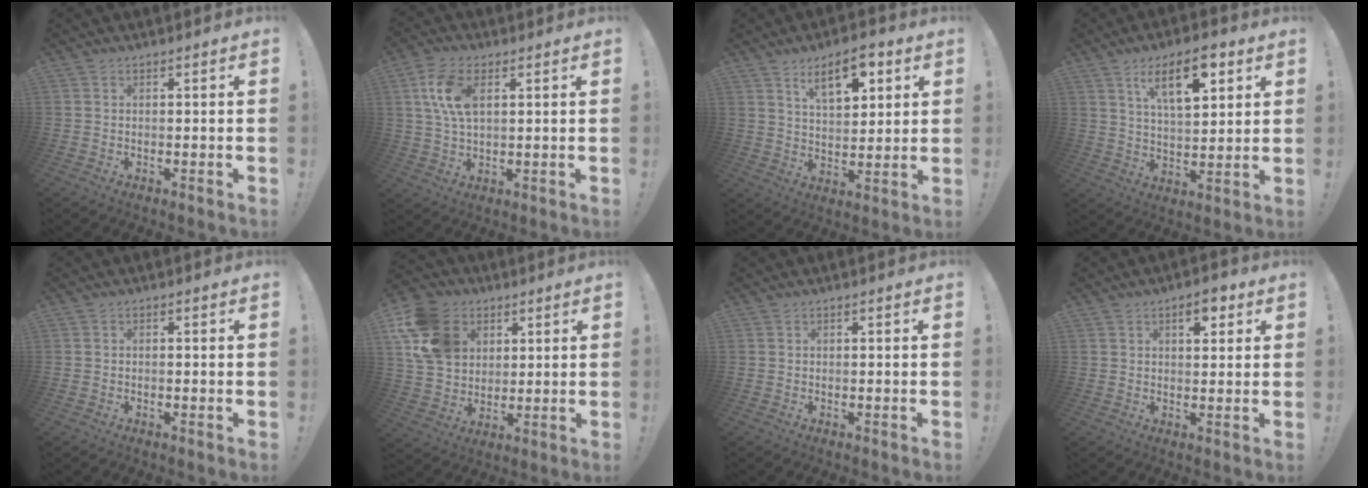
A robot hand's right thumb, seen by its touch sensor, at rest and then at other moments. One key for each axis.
{"total": 9.8, "fx": 3.1, "fy": 5.2, "fz": 7.7, "tx": -0.162, "ty": 0.002, "tz": 0.055}
{"total": 11.2, "fx": 6.2, "fy": 5.1, "fz": 7.8, "tx": -0.107, "ty": -0.022, "tz": 0.106}
{"total": 12.8, "fx": 6.5, "fy": 5.4, "fz": 9.6, "tx": -0.151, "ty": -0.016, "tz": 0.108}
{"total": 0.7, "fx": -0.6, "fy": 0.2, "fz": 0.2, "tx": -0.007, "ty": 0.003, "tz": -0.009}
{"total": 17.1, "fx": 6.2, "fy": 13.4, "fz": 8.6, "tx": -0.156, "ty": -0.016, "tz": 0.126}
{"total": 0.0}
{"total": 5.2, "fx": 2.7, "fy": 2.7, "fz": 3.5, "tx": -0.030, "ty": -0.009, "tz": 0.040}